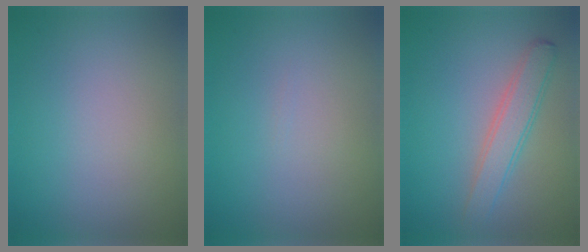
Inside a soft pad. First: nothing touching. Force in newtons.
{"total": 0.0}
{"total": 2.9, "press": 2.9, "slide": 0.1}